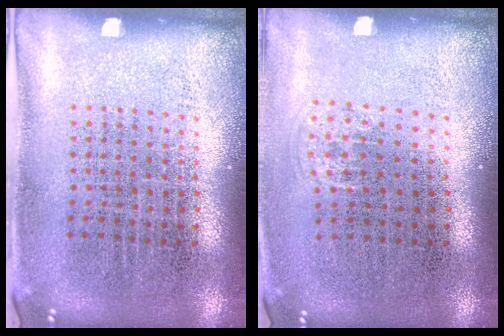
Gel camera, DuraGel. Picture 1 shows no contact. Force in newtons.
{"total": 0.6, "press": 0.5, "slide": 0.3}